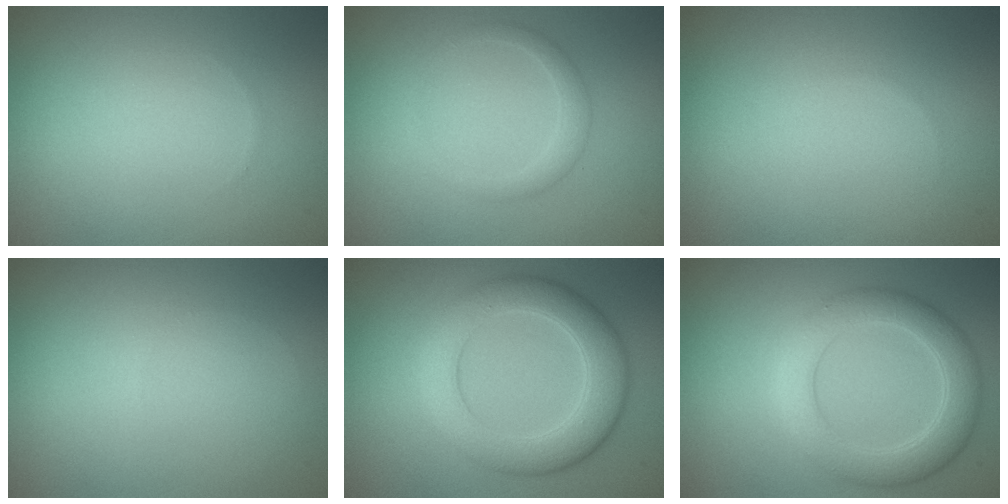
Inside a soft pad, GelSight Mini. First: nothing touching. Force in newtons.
{"total": 1.6, "press": 1.6, "slide": 0.1}
{"total": 0.0}
{"total": 0.0}
{"total": 5.8, "press": 5.8, "slide": 0.3}
{"total": 4.9, "press": 4.9, "slide": 0.2}